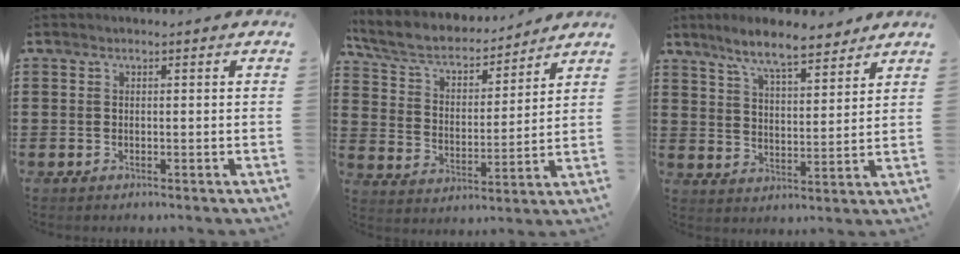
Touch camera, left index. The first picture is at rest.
{"total": 6.0, "force": [5.1, 2.0, 2.5], "torque": [-0.074, -0.028, 0.083]}
{"total": 7.8, "force": [6.7, 1.2, 3.8], "torque": [-0.094, -0.015, 0.121]}